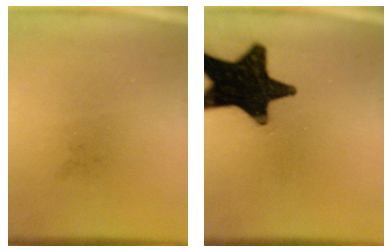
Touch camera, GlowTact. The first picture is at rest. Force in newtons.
{"total": 19.4}